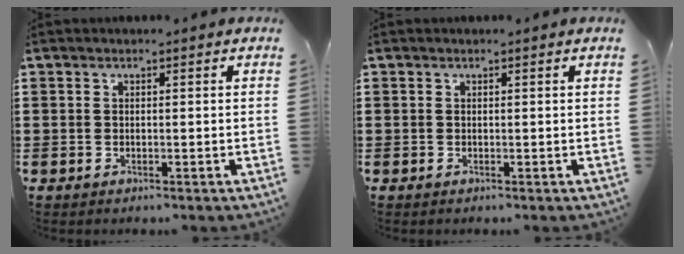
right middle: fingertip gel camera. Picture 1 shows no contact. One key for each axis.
{"total": 0.0}